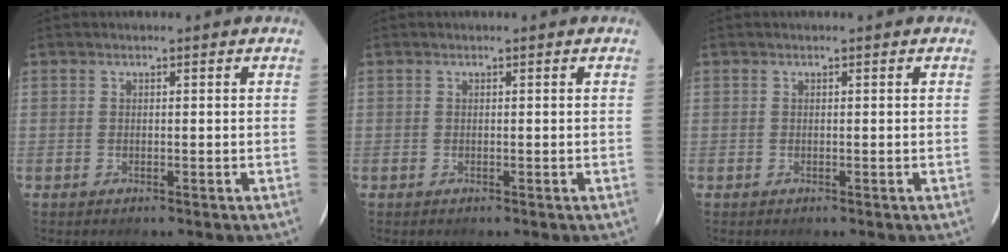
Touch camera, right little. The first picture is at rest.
{"total": 0.0}
{"total": 0.0}